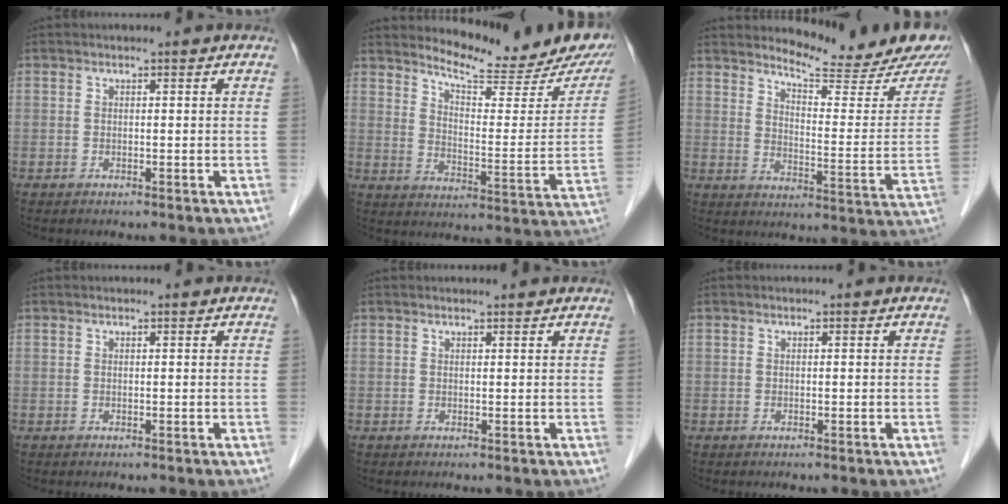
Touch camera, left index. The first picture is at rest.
{"total": 17.6, "force": [16.1, 2.0, 6.7], "torque": [-0.094, -0.081, 0.202]}
{"total": 16.8, "force": [15.5, 1.4, 6.3], "torque": [-0.083, -0.090, 0.187]}
{"total": 0.0}
{"total": 1.1, "force": [1.1, 0.1, 0.2], "torque": [-0.009, 0.005, 0.016]}
{"total": 0.0}